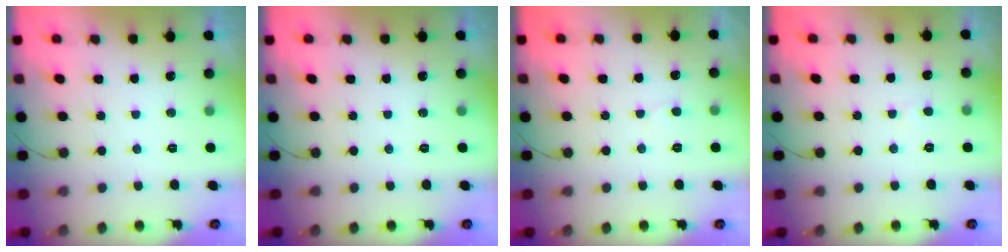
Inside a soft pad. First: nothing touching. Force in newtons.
{"total": 0.0}
{"total": 3.5, "press": 3.5, "slide": 0.4}
{"total": 2.0, "press": 2.0, "slide": 0.2}